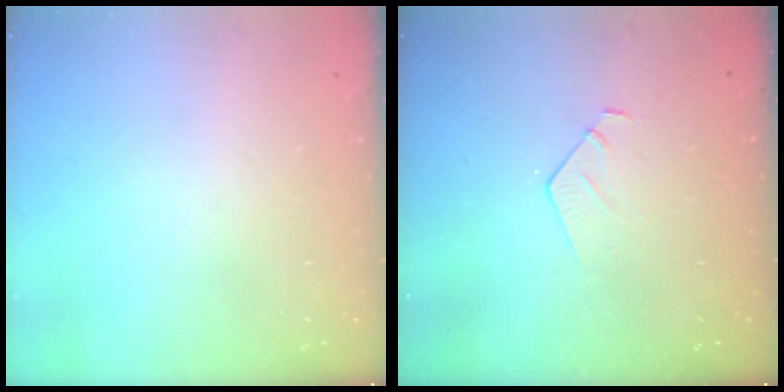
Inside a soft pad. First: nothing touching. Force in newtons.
{"total": 6.0, "press": 6.0, "slide": 0.5}